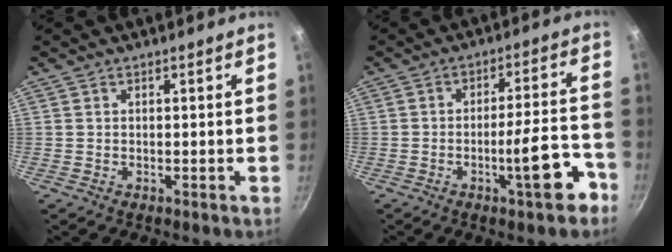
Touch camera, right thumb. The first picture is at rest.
{"total": 10.7, "force": [-5.2, 2.5, 9.0], "torque": [-0.108, 0.043, -0.073]}